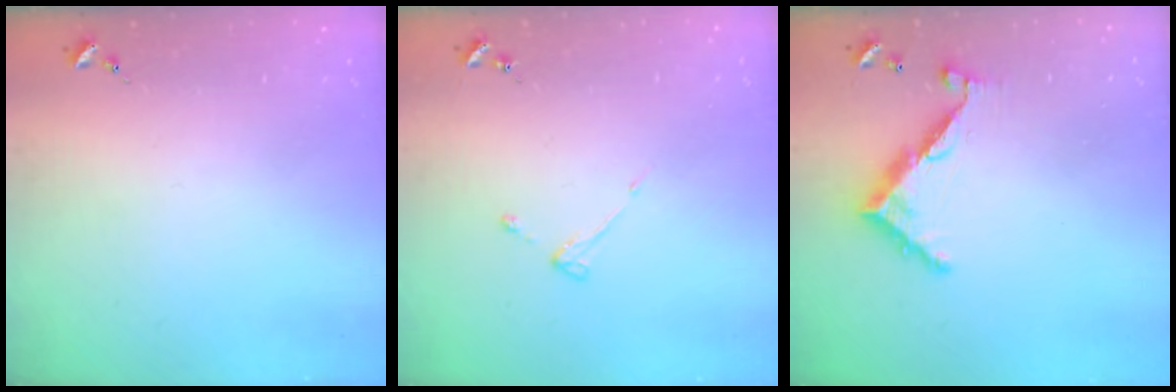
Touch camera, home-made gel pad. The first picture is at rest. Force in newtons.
{"total": 3.0, "press": 3.0, "slide": 0.4}
{"total": 9.0, "press": 9.0, "slide": 0.7}